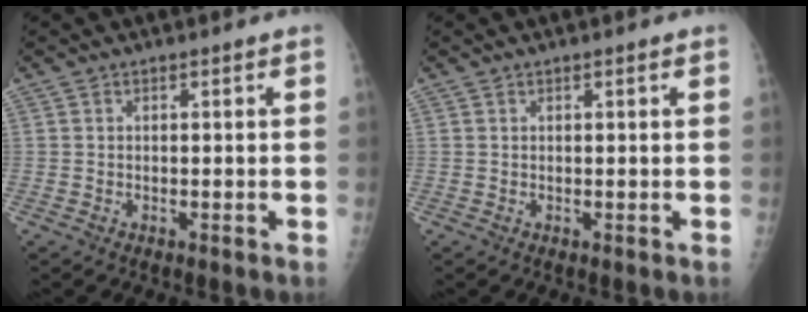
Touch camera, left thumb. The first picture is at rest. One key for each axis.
{"total": 0.5, "fx": 0.3, "fy": 0.1, "fz": 0.4, "tx": -0.005, "ty": 0.000, "tz": 0.003}